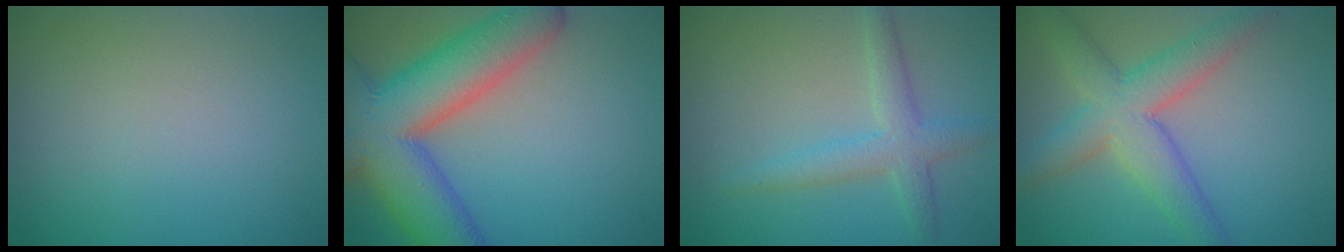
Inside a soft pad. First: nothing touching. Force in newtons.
{"total": 12.5, "press": 12.5, "slide": 0.5}
{"total": 3.2, "press": 3.2, "slide": 0.1}
{"total": 5.9, "press": 5.9, "slide": 0.2}